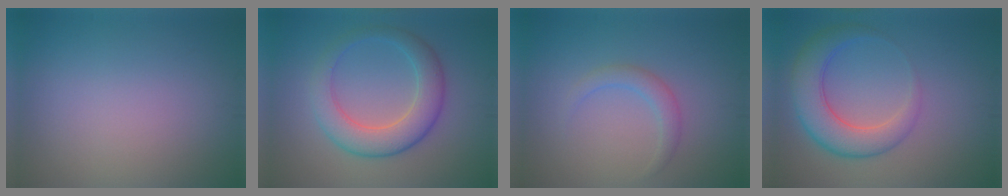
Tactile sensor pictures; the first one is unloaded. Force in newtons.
{"total": 5.4, "press": 5.4, "slide": 0.3}
{"total": 1.8, "press": 1.8, "slide": 0.2}
{"total": 5.7, "press": 5.7, "slide": 0.2}